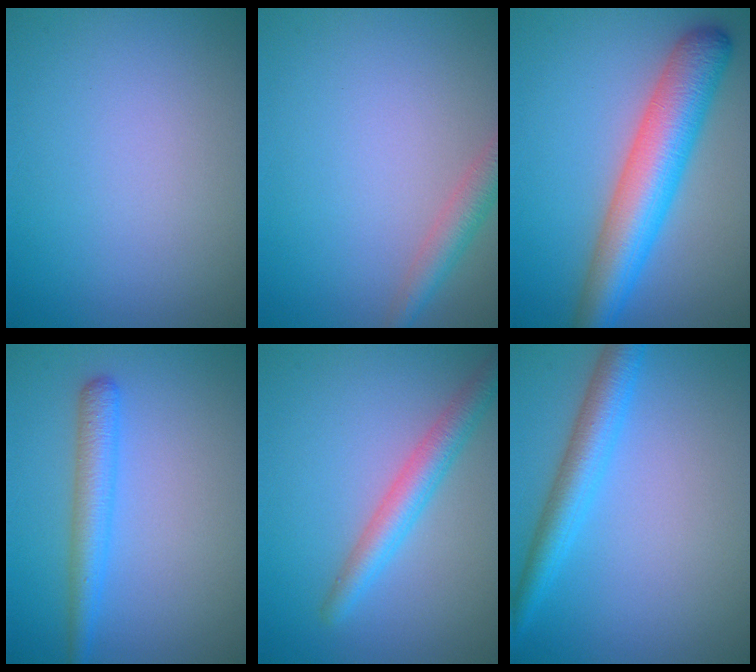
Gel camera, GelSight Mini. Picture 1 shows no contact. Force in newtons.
{"total": 2.6, "press": 2.6, "slide": 0.2}
{"total": 7.6, "press": 7.6, "slide": 0.2}
{"total": 3.0, "press": 3.0, "slide": 0.2}
{"total": 3.5, "press": 3.5, "slide": 0.1}
{"total": 3.9, "press": 3.9, "slide": 0.2}